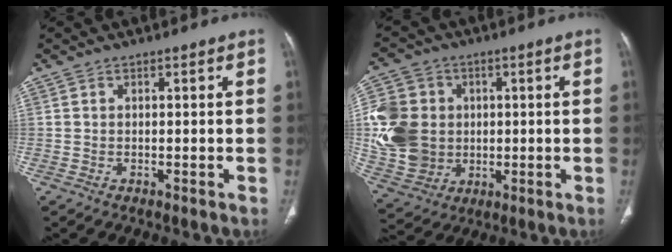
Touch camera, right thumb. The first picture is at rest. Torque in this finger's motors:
{"motor_torque": [0.11, 0.28, 0.36, -0.19, 0.22]}